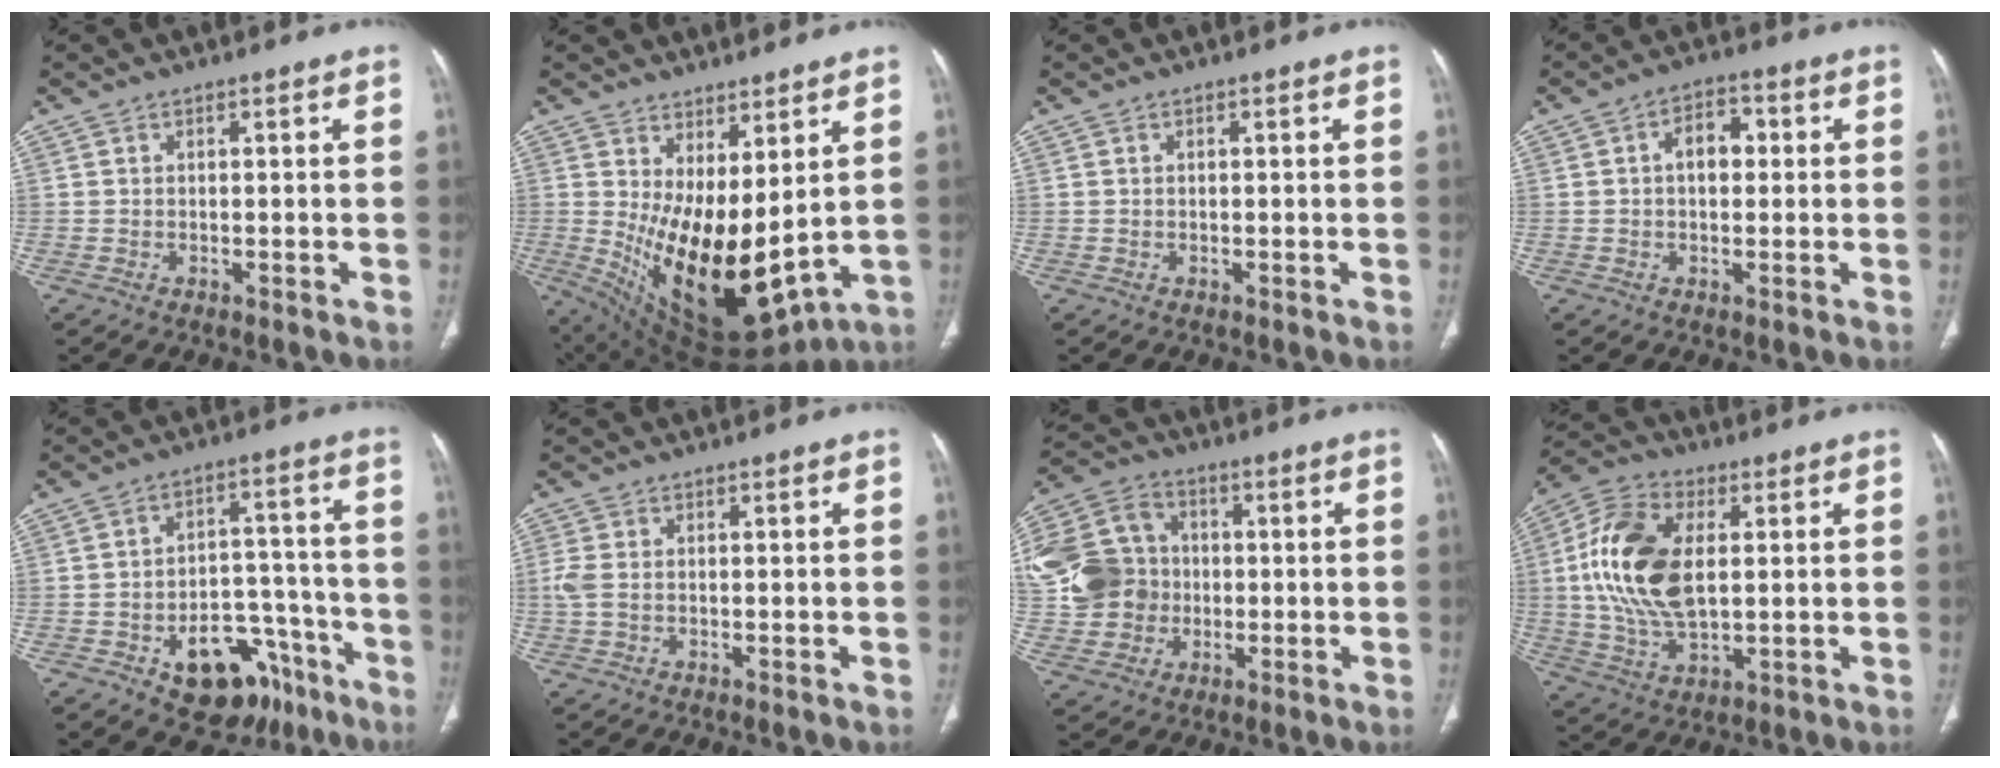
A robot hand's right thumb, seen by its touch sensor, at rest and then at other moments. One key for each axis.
{"total": 18.1, "fx": 2.6, "fy": 8.2, "fz": 15.9, "tx": -0.257, "ty": -0.055, "tz": 0.076}
{"total": 0.0}
{"total": 5.7, "fx": 0.7, "fy": 3.7, "fz": 4.3, "tx": -0.056, "ty": 0.018, "tz": 0.005}
{"total": 15.4, "fx": -8.7, "fy": 9.6, "fz": 8.5, "tx": -0.068, "ty": 0.077, "tz": -0.116}
{"total": 2.8, "fx": 0.0, "fy": 1.8, "fz": 2.1, "tx": -0.071, "ty": 0.004, "tz": 0.000}
{"total": 17.4, "fx": -0.4, "fy": 15.4, "fz": 8.2, "tx": -0.156, "ty": 0.031, "tz": -0.003}
{"total": 17.5, "fx": 2.3, "fy": 10.0, "fz": 14.2, "tx": -0.284, "ty": 0.003, "tz": 0.043}